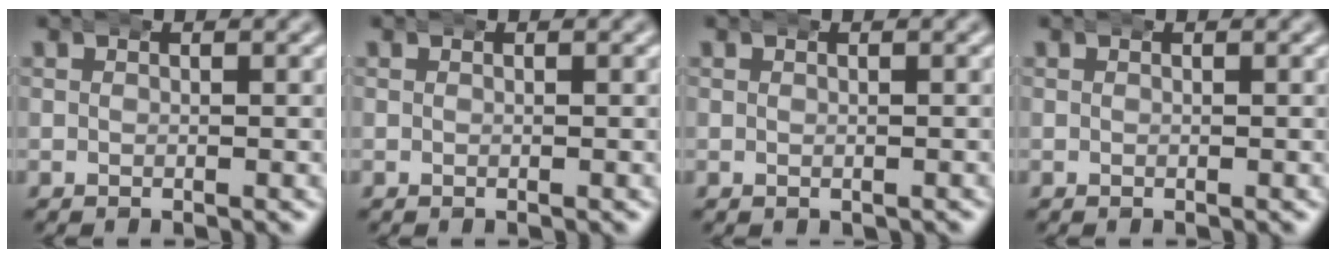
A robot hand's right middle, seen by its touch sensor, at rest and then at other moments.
{"total": 0.0}
{"total": 0.0}
{"total": 0.0}